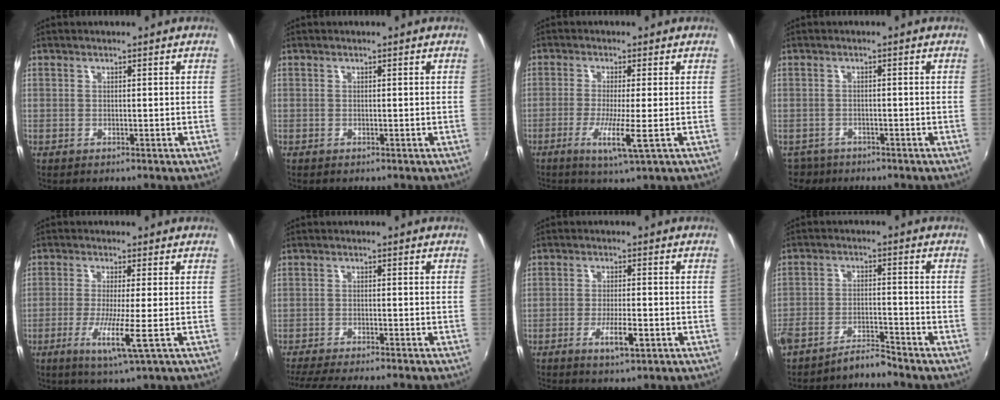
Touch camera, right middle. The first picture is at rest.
{"total": 0.0}
{"total": 5.4, "force": [-1.8, -0.9, 5.0], "torque": [-0.110, -0.014, -0.040]}
{"total": 4.0, "force": [-3.0, 2.5, 0.8], "torque": [-0.028, -0.006, -0.049]}
{"total": 6.3, "force": [-2.2, -0.9, 5.9], "torque": [-0.127, -0.017, -0.046]}
{"total": 9.3, "force": [-8.3, -0.2, 4.3], "torque": [-0.102, -0.022, -0.130]}
{"total": 4.7, "force": [-2.4, 0.8, 4.0], "torque": [-0.084, -0.007, -0.039]}
{"total": 5.3, "force": [-5.2, 0.1, 1.0], "torque": [-0.033, 0.008, -0.099]}